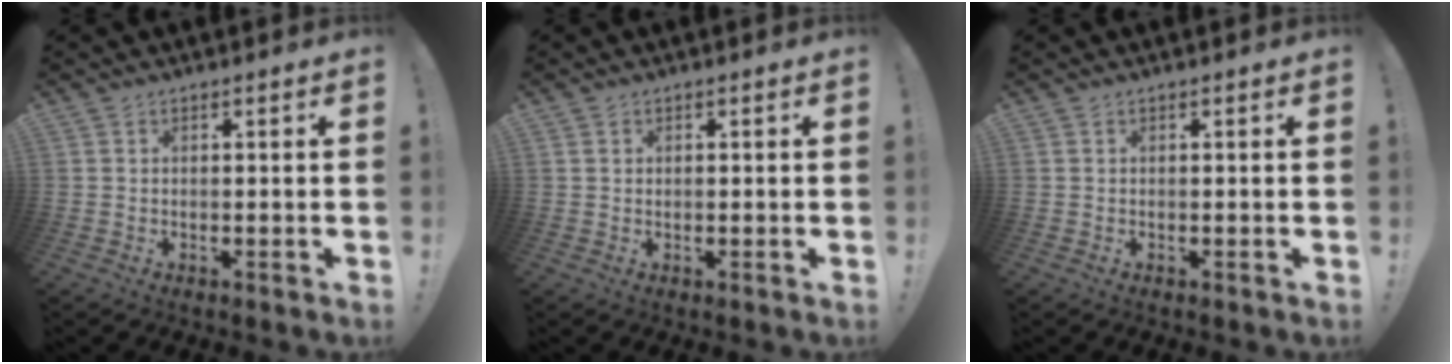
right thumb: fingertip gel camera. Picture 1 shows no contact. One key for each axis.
{"total": 0.6, "fx": 0.3, "fy": 0.6, "fz": -0.1, "tx": 0.001, "ty": 0.004, "tz": 0.005}
{"total": 0.0}